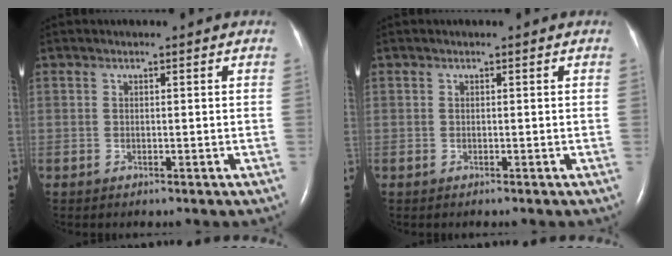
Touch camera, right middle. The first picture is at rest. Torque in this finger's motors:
{"motor_torque": [0.10, 0.02, 0.02, 0.01]}